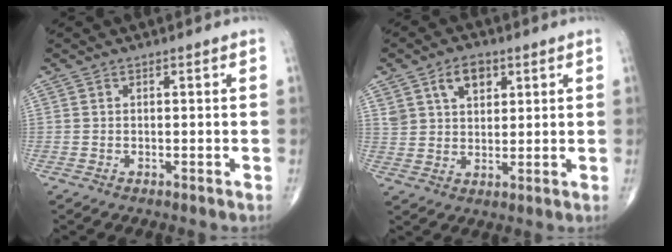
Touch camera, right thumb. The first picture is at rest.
{"total": 7.1, "force": [3.5, 4.6, 4.2], "torque": [-0.051, -0.012, 0.063]}